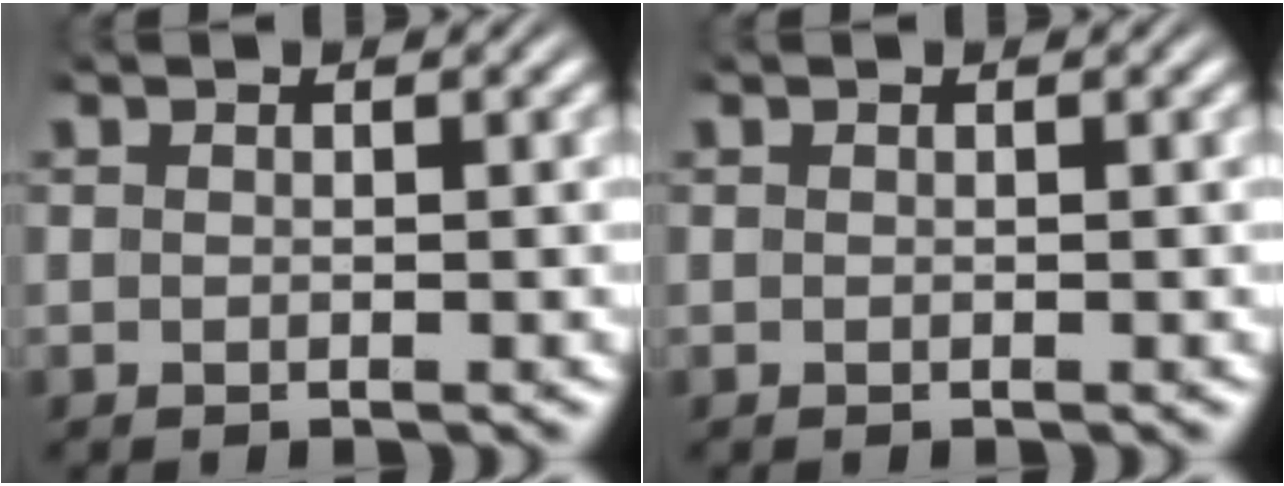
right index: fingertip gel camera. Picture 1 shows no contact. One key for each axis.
{"total": 0.0}